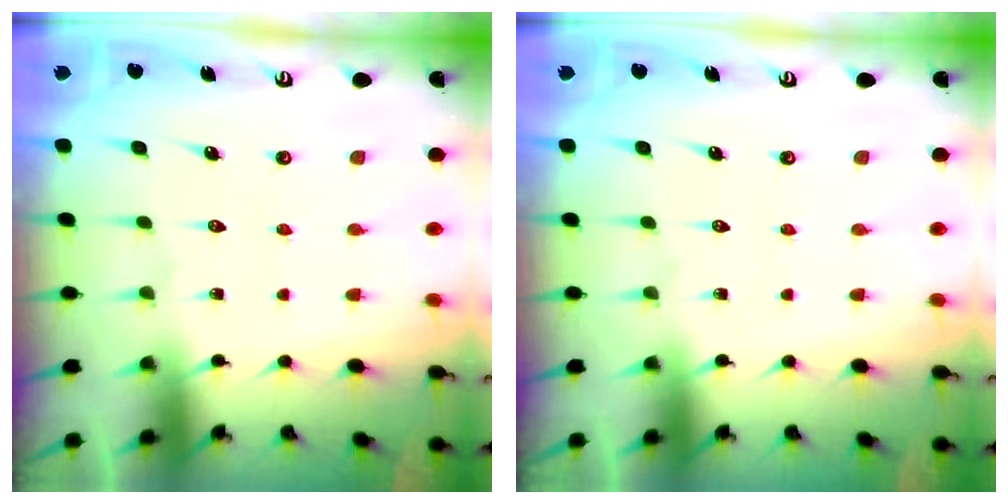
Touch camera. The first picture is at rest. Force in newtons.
{"total": 0.0}